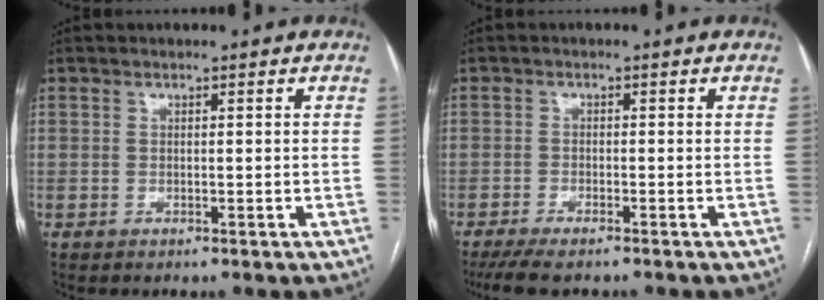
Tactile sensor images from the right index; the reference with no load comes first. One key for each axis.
{"total": 5.4, "fx": -4.3, "fy": 1.1, "fz": 3.1, "tx": -0.050, "ty": -0.011, "tz": -0.072}